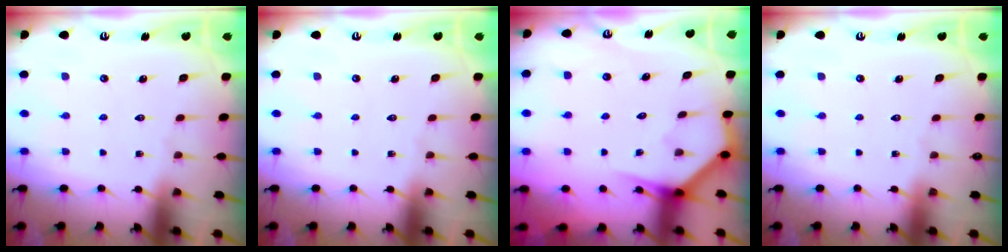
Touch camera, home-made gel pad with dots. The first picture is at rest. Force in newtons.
{"total": 0.0}
{"total": 3.8, "press": 3.8, "slide": 0.1}
{"total": 0.0}